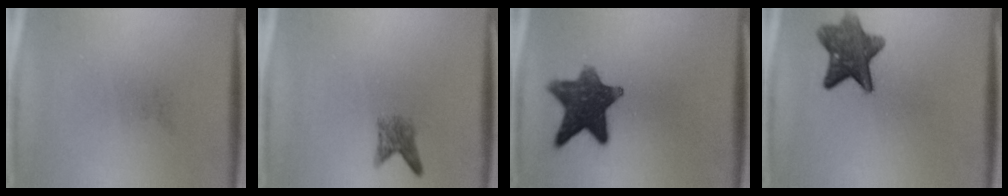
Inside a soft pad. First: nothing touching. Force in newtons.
{"total": 2.3}
{"total": 11.3}
{"total": 8.3}